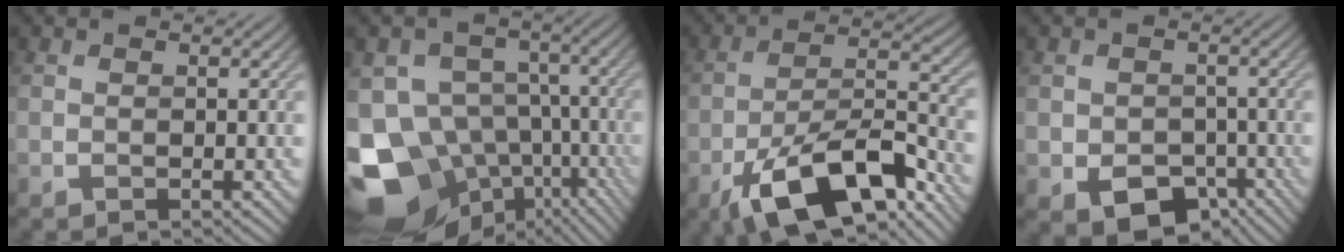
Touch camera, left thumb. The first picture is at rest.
{"total": 19.1, "force": [-9.4, 13.5, 9.6], "torque": [-0.216, -0.029, -0.109]}
{"total": 15.7, "force": [-9.9, 5.4, 11.0], "torque": [-0.200, -0.010, -0.185]}
{"total": 6.5, "force": [-2.9, 4.8, 3.2], "torque": [-0.061, -0.025, -0.041]}